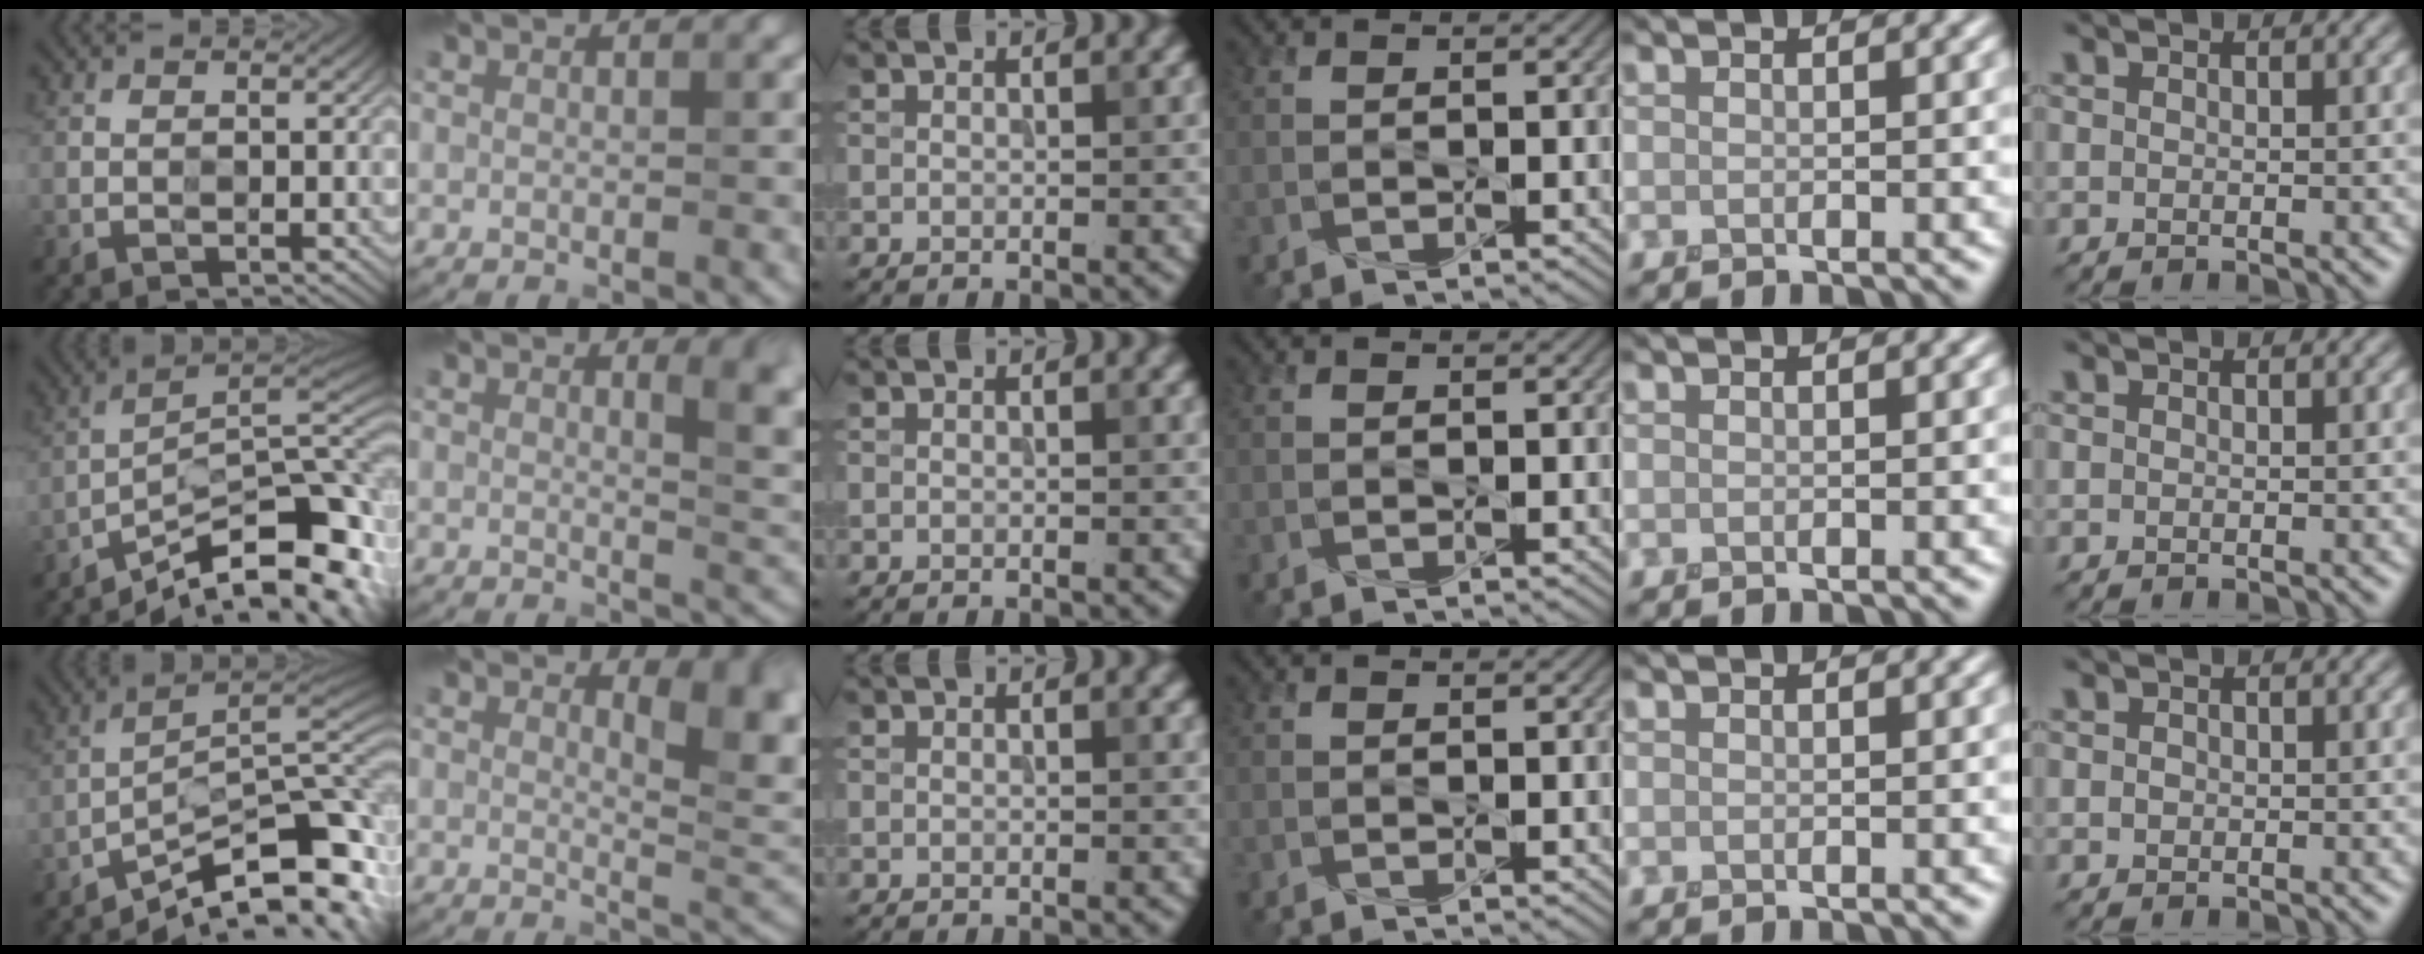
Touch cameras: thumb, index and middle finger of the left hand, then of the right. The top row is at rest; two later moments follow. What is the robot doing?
{"motion": "press", "object": "syringe"}